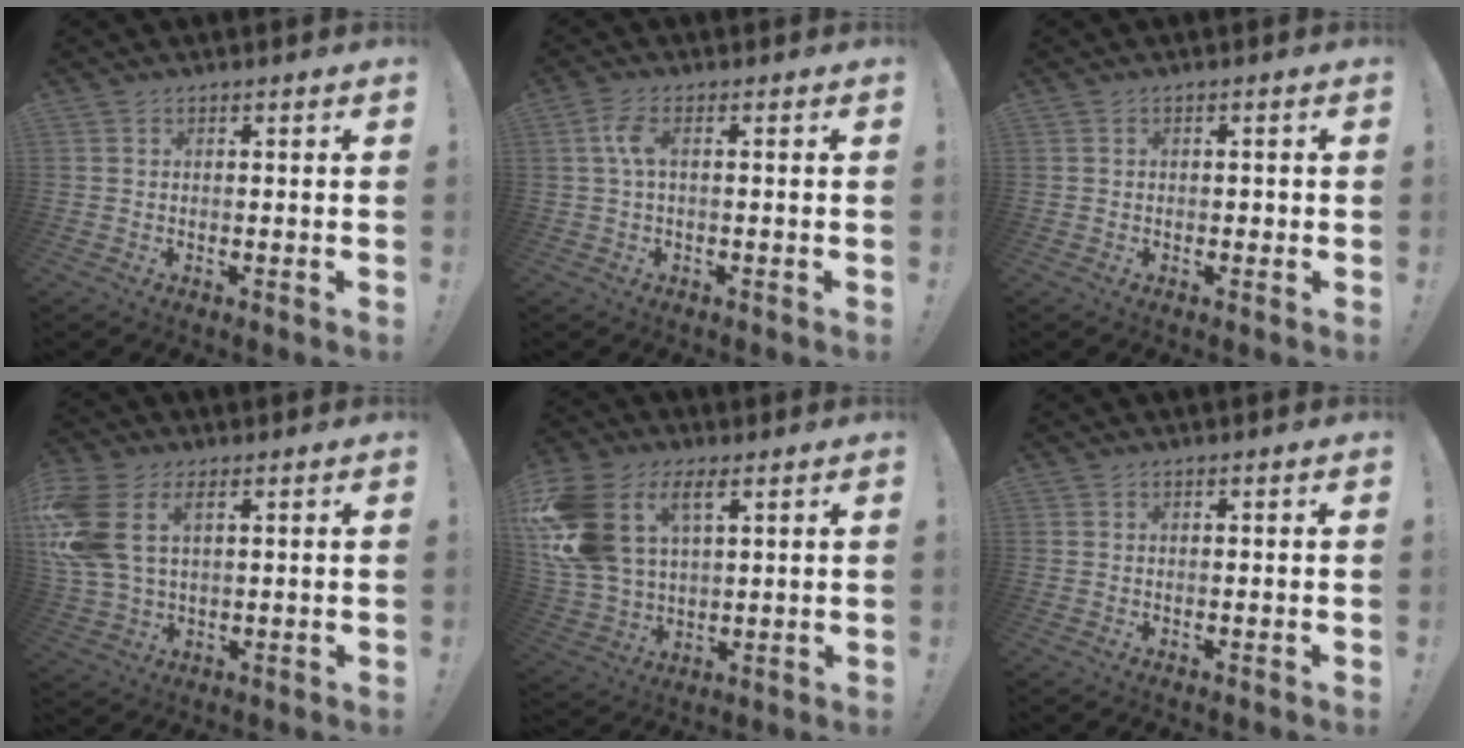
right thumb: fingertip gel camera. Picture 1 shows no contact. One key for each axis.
{"total": 4.6, "fx": 0.5, "fy": 1.3, "fz": 4.4, "tx": -0.093, "ty": 0.002, "tz": 0.007}
{"total": 1.2, "fx": -0.6, "fy": 0.9, "fz": 0.6, "tx": -0.011, "ty": 0.007, "tz": -0.012}
{"total": 13.2, "fx": 4.7, "fy": 8.1, "fz": 9.3, "tx": -0.211, "ty": -0.011, "tz": 0.089}
{"total": 17.4, "fx": 6.8, "fy": 11.6, "fz": 11.1, "tx": -0.227, "ty": -0.025, "tz": 0.128}
{"total": 0.0}